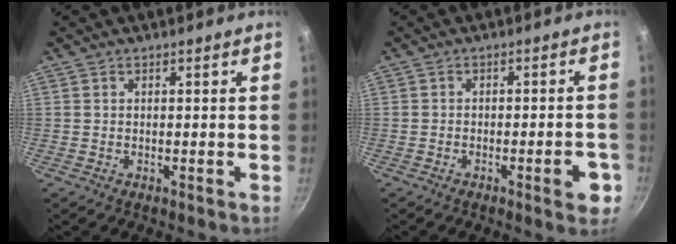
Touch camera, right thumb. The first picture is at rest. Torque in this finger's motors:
{"motor_torque": [0.41, 0.79, 0.49, 0.30, 0.11]}